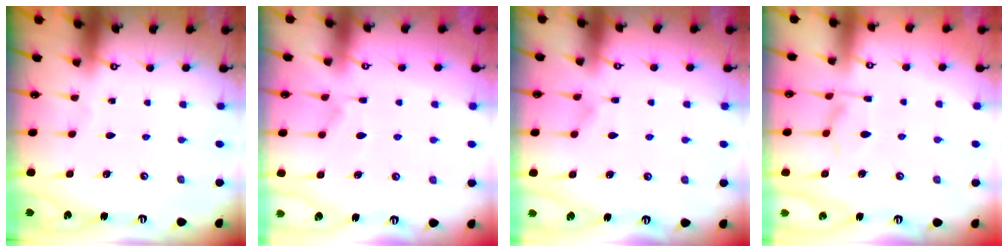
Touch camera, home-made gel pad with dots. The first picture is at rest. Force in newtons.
{"total": 1.5, "press": 0.6, "slide": 1.4}
{"total": 4.0, "press": 3.9, "slide": 0.4}
{"total": 4.2, "press": 4.0, "slide": 1.2}